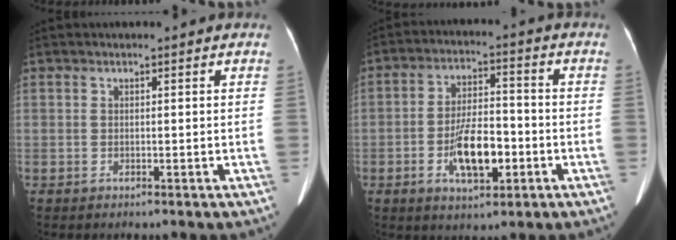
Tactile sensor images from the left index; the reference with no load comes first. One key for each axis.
{"total": 9.3, "fx": -3.1, "fy": 3.7, "fz": 8.0, "tx": -0.153, "ty": 0.007, "tz": -0.050}